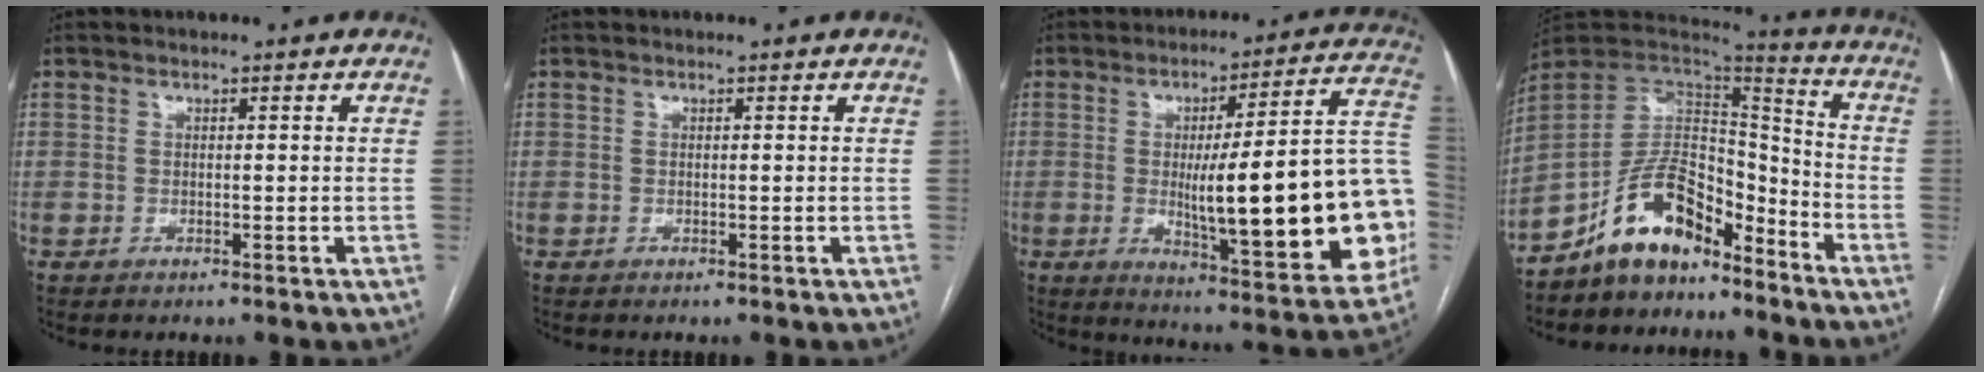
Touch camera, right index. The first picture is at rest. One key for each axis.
{"total": 0.0}
{"total": 26.7, "fx": -2.7, "fy": 3.8, "fz": 26.2, "tx": -0.283, "ty": 0.014, "tz": -0.031}
{"total": 12.8, "fx": -9.5, "fy": 5.7, "fz": 6.5, "tx": -0.113, "ty": 0.035, "tz": -0.173}